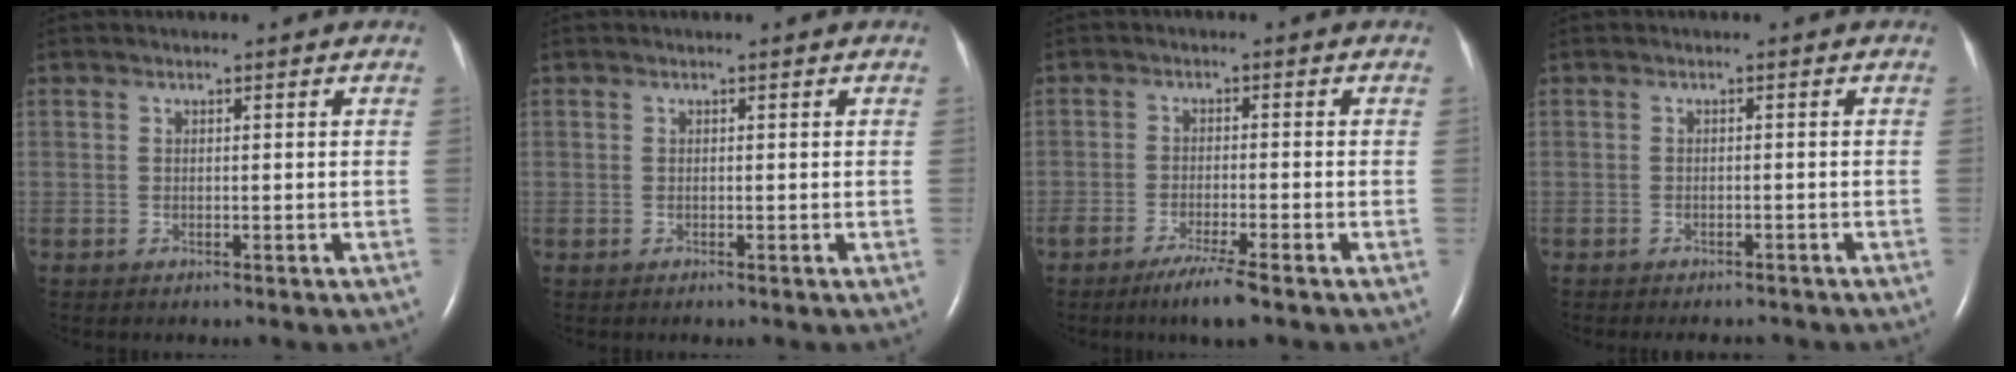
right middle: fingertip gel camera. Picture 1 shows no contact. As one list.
[{"total": 0.0}, {"total": 5.1, "force": [-3.6, 0.0, 3.7], "torque": [-0.071, -0.013, -0.064]}, {"total": 6.1, "force": [-5.4, 2.0, 2.2], "torque": [-0.026, -0.003, -0.062]}]